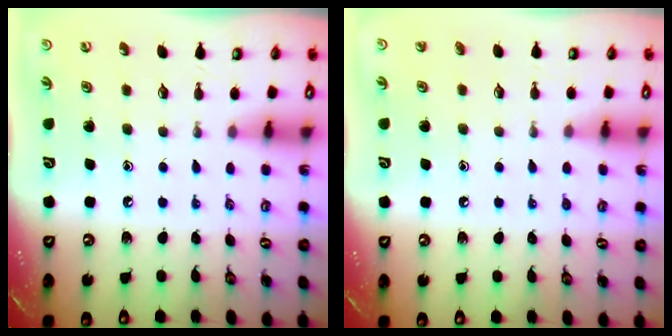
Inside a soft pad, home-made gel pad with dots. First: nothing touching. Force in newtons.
{"total": 2.9, "press": 2.8, "slide": 0.3}